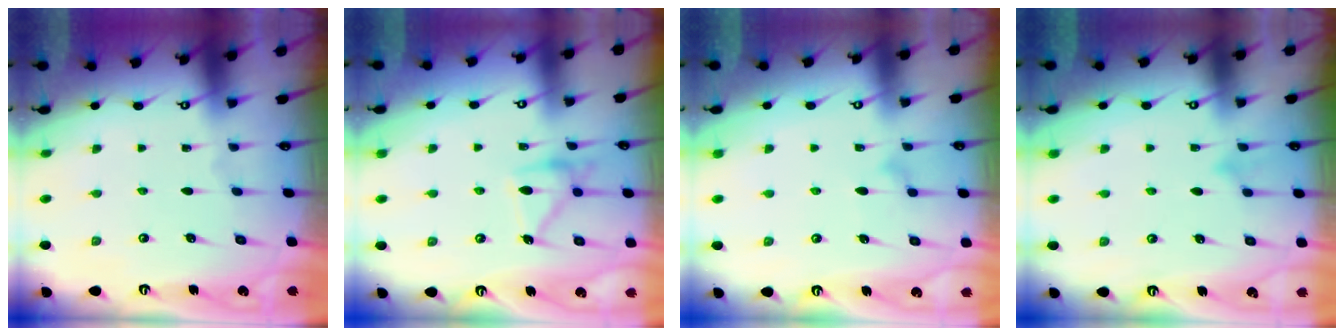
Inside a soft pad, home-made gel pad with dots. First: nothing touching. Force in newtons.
{"total": 15.6, "press": 15.5, "slide": 1.0}
{"total": 8.7, "press": 8.7, "slide": 0.4}
{"total": 7.4, "press": 7.4, "slide": 0.6}